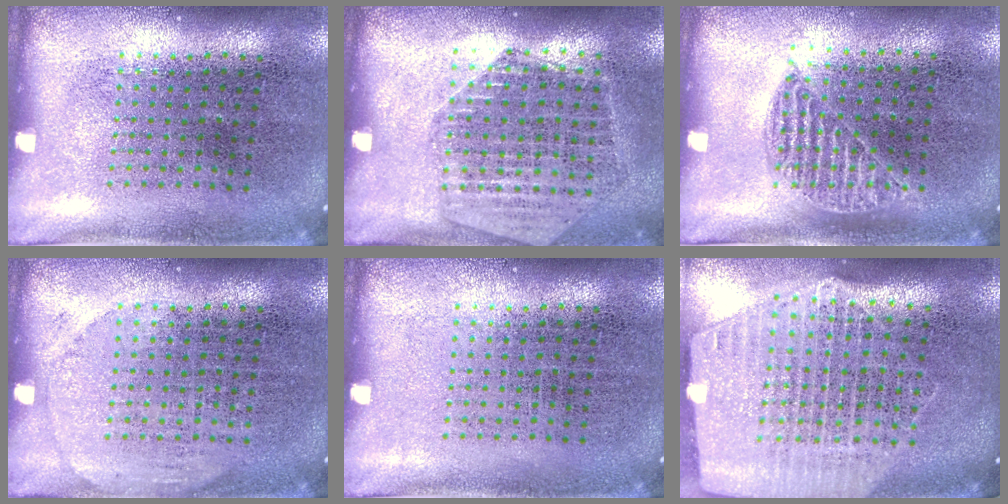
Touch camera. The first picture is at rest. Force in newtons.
{"total": 1.6, "press": 1.6, "slide": 0.2}
{"total": 0.9, "press": 0.8, "slide": 0.4}
{"total": 1.0, "press": 1.0, "slide": 0.1}
{"total": 0.0}
{"total": 2.6, "press": 2.3, "slide": 1.3}